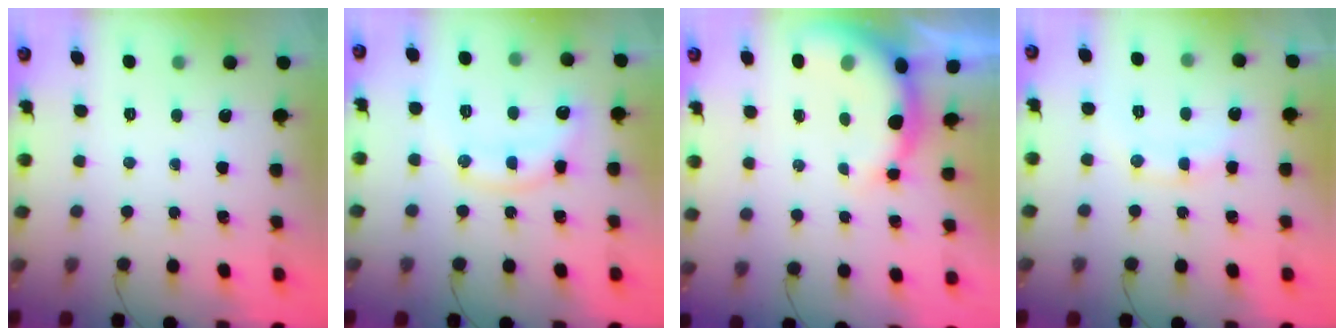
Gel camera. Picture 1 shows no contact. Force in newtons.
{"total": 13.1, "press": 13.1, "slide": 0.5}
{"total": 8.0, "press": 7.8, "slide": 1.4}
{"total": 8.7, "press": 8.7, "slide": 0.5}